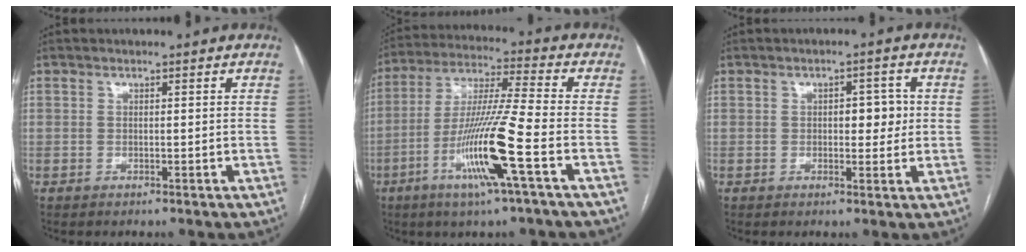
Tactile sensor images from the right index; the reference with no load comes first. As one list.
[{"total": 14.4, "force": [-5.5, -0.9, 13.3], "torque": [-0.266, -0.014, -0.108]}, {"total": 4.0, "force": [0.4, 2.0, 3.5], "torque": [-0.042, 0.008, 0.007]}]